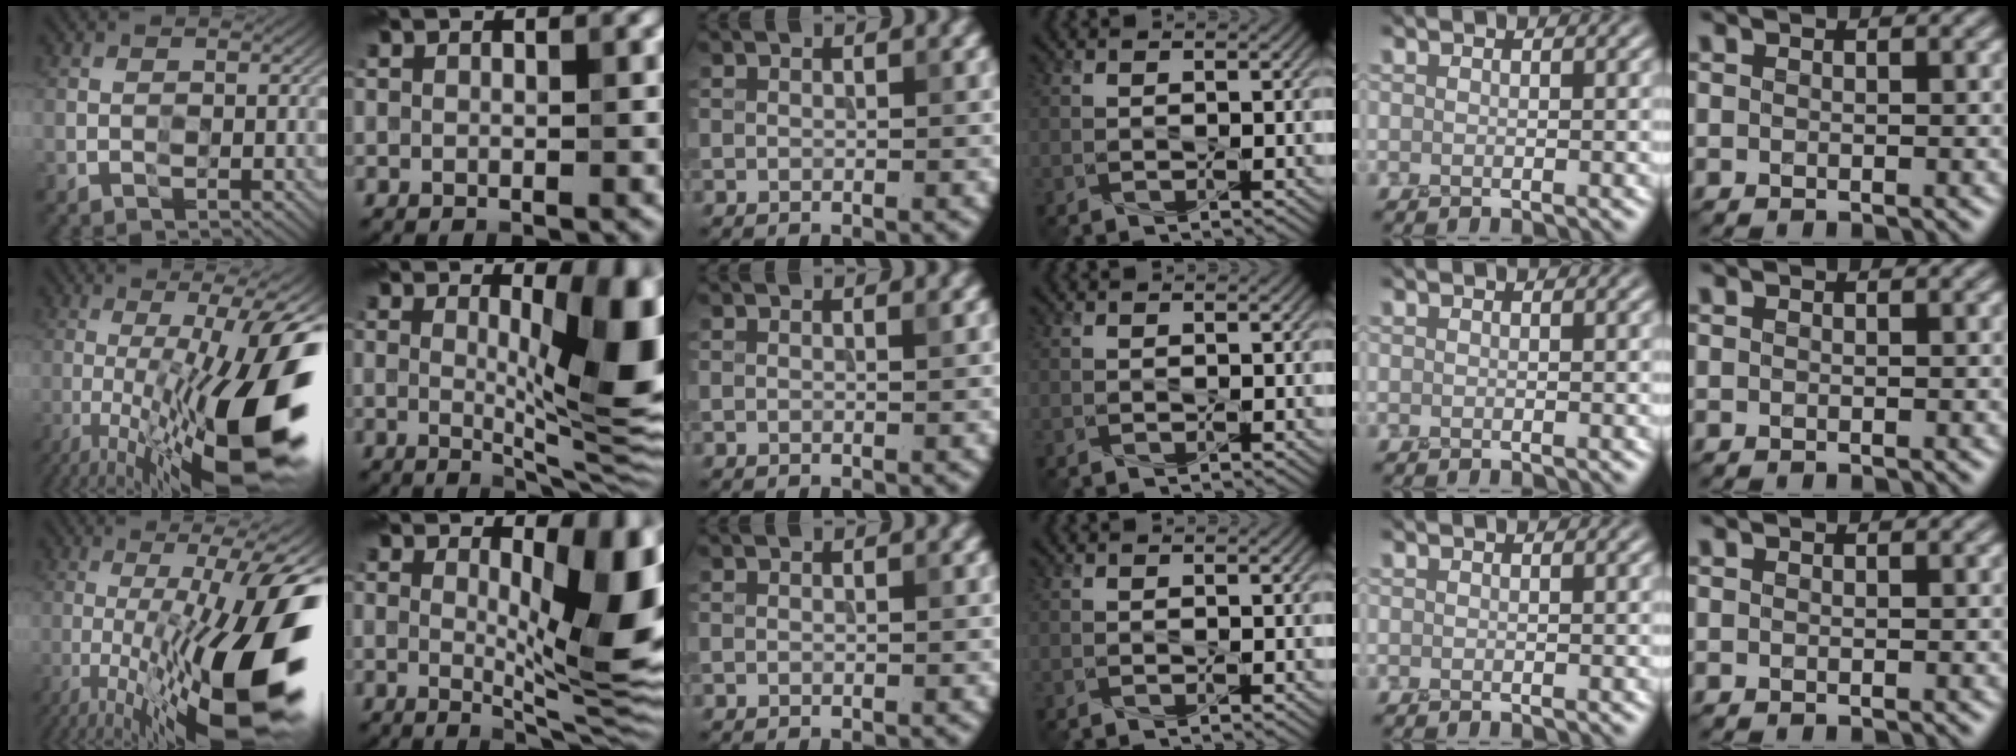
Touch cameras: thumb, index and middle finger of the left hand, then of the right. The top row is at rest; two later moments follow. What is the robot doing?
{"motion": "press", "object": "grip strengthener"}